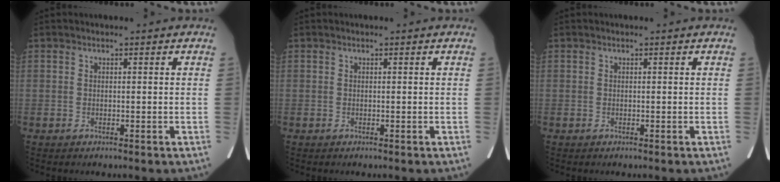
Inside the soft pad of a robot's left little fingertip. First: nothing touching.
{"total": 0.0}
{"total": 0.0}